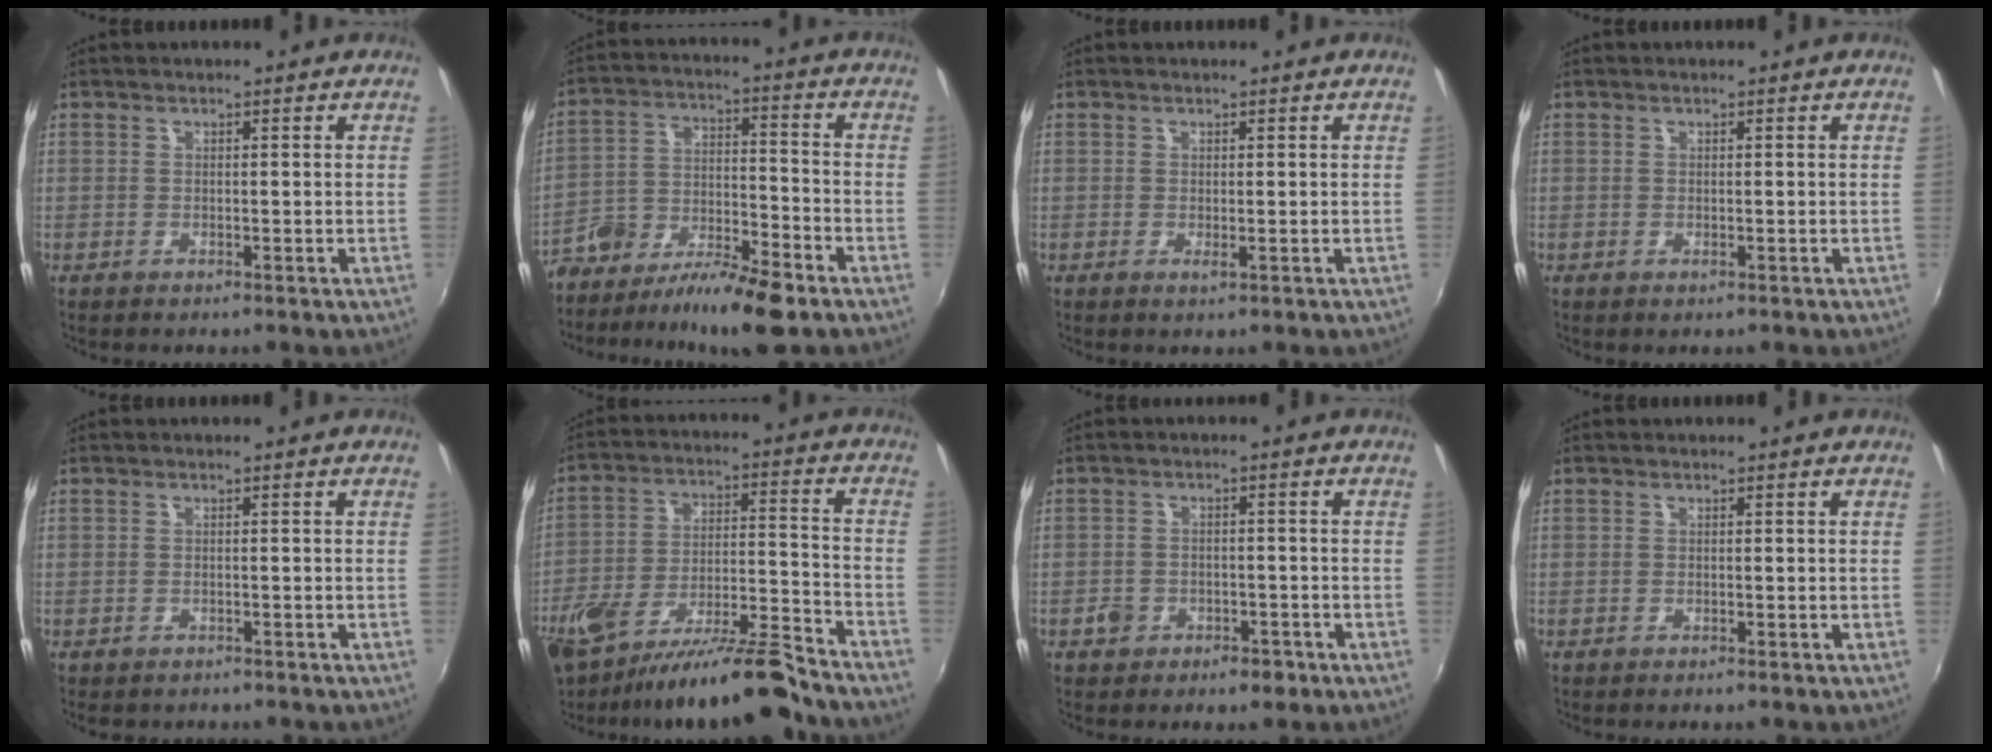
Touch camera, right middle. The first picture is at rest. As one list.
[{"total": 12.8, "force": [-8.1, 4.6, 8.8], "torque": [-0.171, -0.003, -0.144]}, {"total": 0.6, "force": [0.0, 0.1, 0.6], "torque": [-0.010, -0.002, -0.001]}, {"total": 0.0}, {"total": 0.9, "force": [-0.7, 0.6, 0.2], "torque": [-0.008, -0.003, -0.009]}, {"total": 17.7, "force": [-14.2, 2.9, 10.1], "torque": [-0.194, -0.030, -0.229]}, {"total": 3.9, "force": [-2.2, 3.0, 1.4], "torque": [-0.033, 0.006, -0.030]}, {"total": 0.0}]